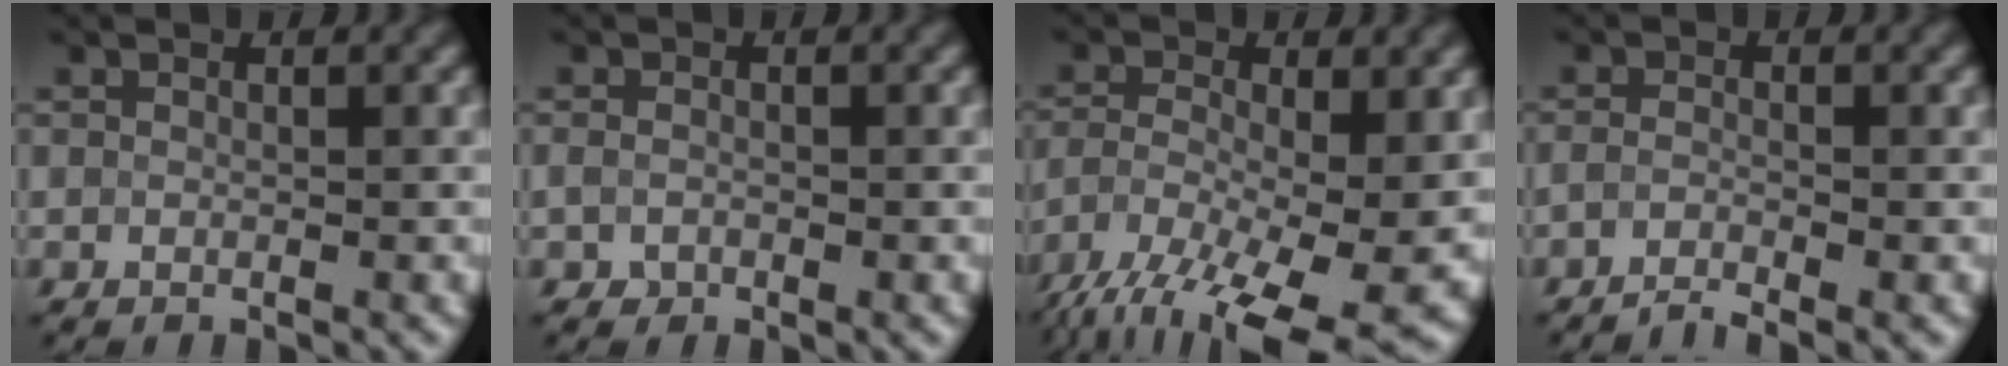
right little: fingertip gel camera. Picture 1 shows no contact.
{"total": 1.4, "force": [-0.9, 1.0, 0.5], "torque": [-0.010, 0.002, -0.012]}
{"total": 12.0, "force": [-7.5, 3.6, 8.6], "torque": [-0.162, -0.022, -0.130]}
{"total": 2.2, "force": [-2.1, 0.0, 0.6], "torque": [-0.006, -0.004, -0.042]}